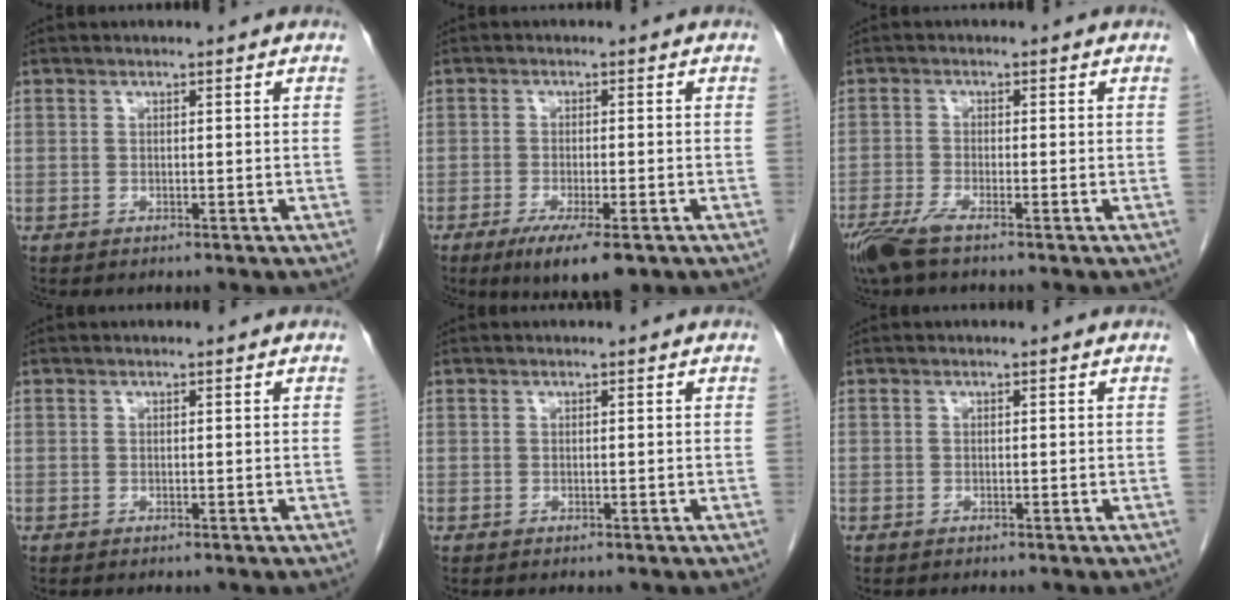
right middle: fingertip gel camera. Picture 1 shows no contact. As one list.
[{"total": 7.3, "force": [-4.4, 1.5, 5.6], "torque": [-0.088, -0.016, -0.066]}, {"total": 4.6, "force": [-3.3, 0.5, 3.2], "torque": [-0.069, -0.013, -0.067]}, {"total": 0.0}, {"total": 0.0}, {"total": 0.0}]